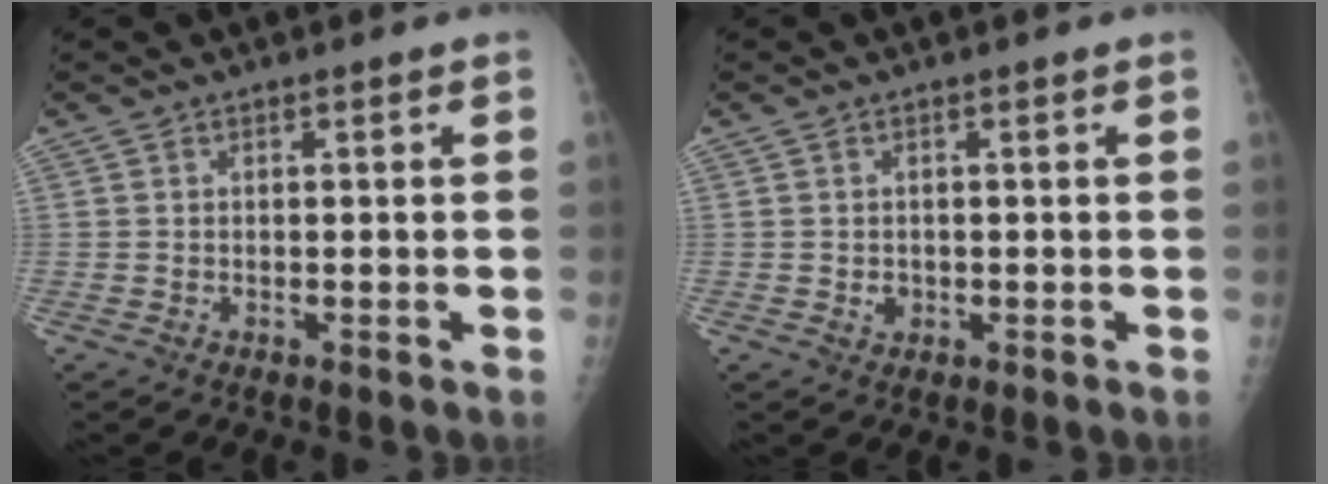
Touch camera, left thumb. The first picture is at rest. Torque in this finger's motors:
{"motor_torque": [-0.13, 0.03, 0.02, 0.00, 0.00]}